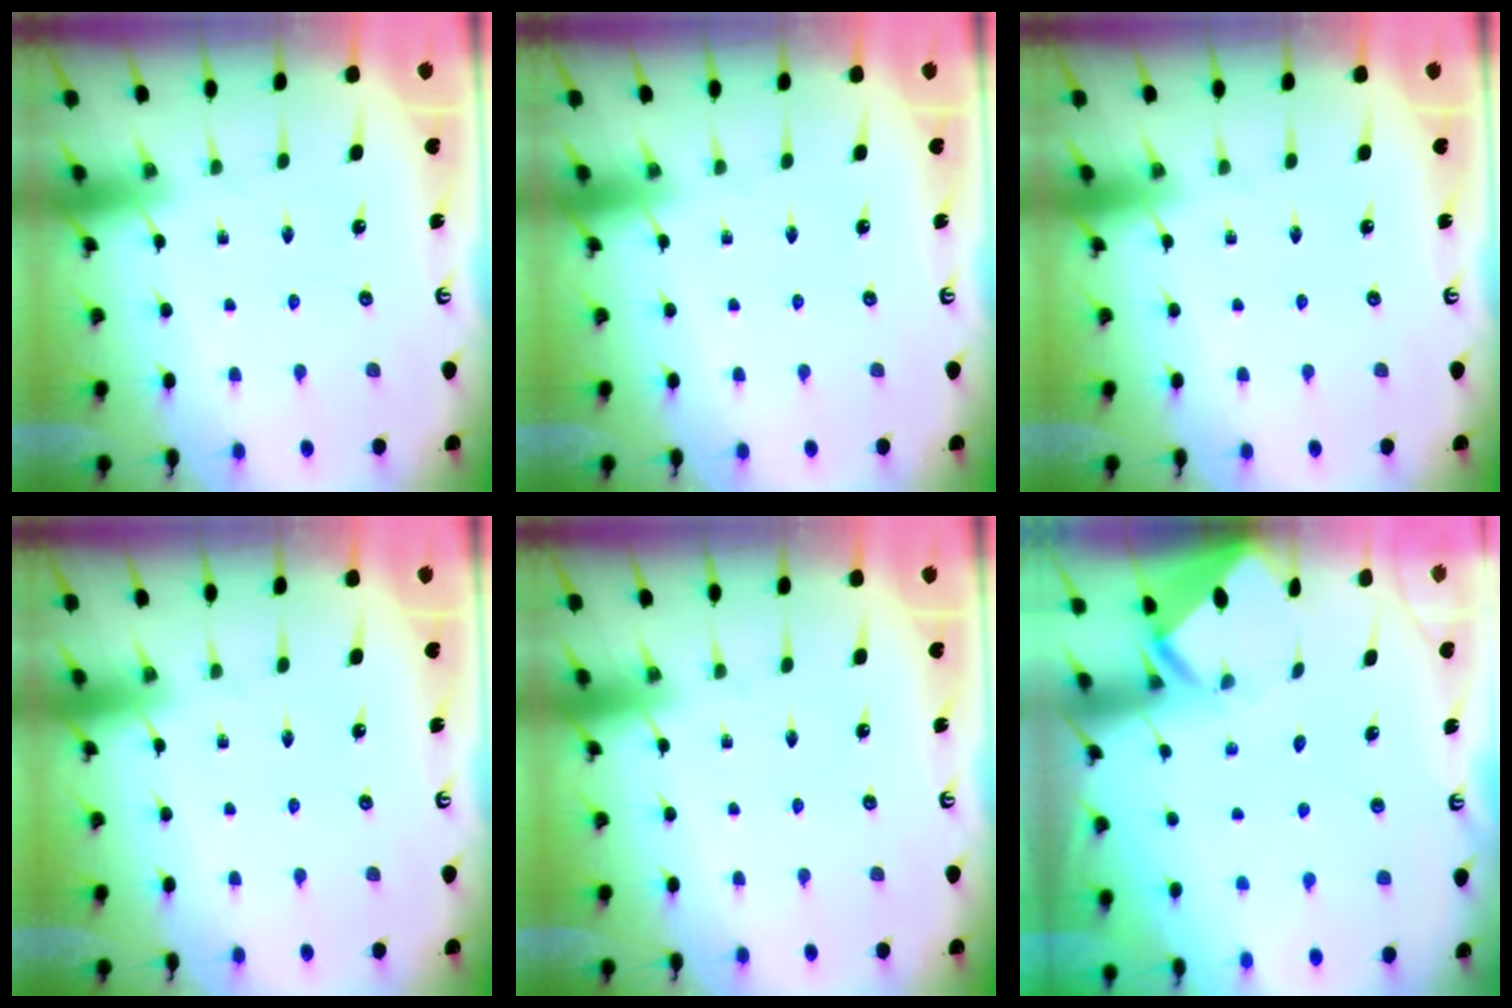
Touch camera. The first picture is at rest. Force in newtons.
{"total": 0.0}
{"total": 0.0}
{"total": 0.0}
{"total": 0.0}
{"total": 3.5, "press": 3.5, "slide": 0.1}